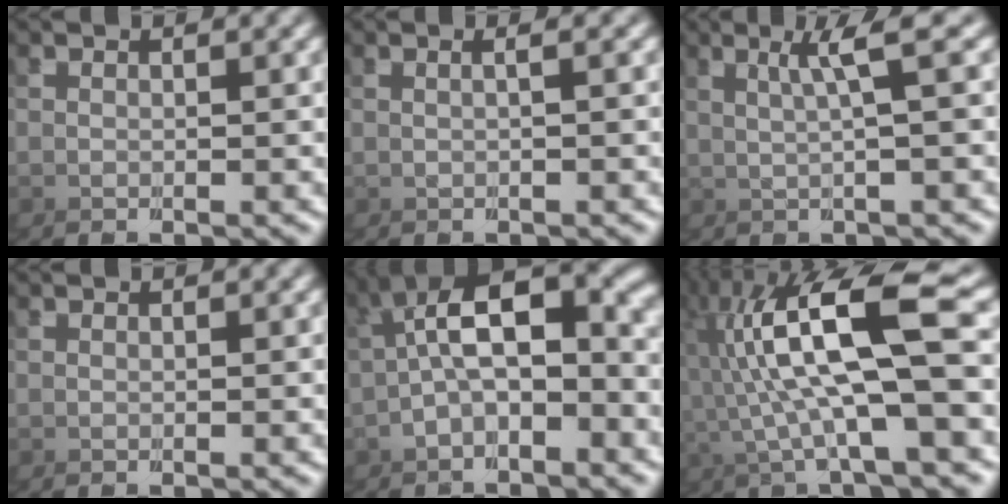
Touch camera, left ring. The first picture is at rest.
{"total": 1.9, "force": [-0.6, -1.8, 0.1], "torque": [-0.019, 0.006, -0.003]}
{"total": 3.2, "force": [0.9, -3.1, 0.3], "torque": [-0.024, 0.022, 0.014]}
{"total": 0.0}
{"total": 10.4, "force": [-0.8, 7.5, 7.2], "torque": [-0.164, -0.013, -0.014]}
{"total": 8.7, "force": [2.2, 2.0, 8.2], "torque": [-0.144, 0.029, 0.030]}